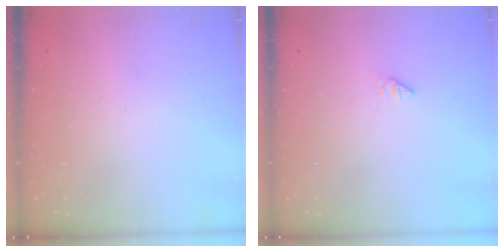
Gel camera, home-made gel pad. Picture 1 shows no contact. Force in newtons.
{"total": 0.0}